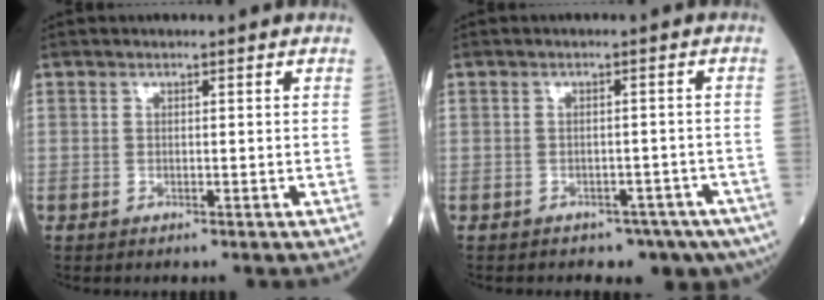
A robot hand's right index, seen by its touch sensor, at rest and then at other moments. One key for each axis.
{"total": 7.4, "fx": -5.7, "fy": 3.7, "fz": 3.0, "tx": -0.030, "ty": 0.005, "tz": -0.068}